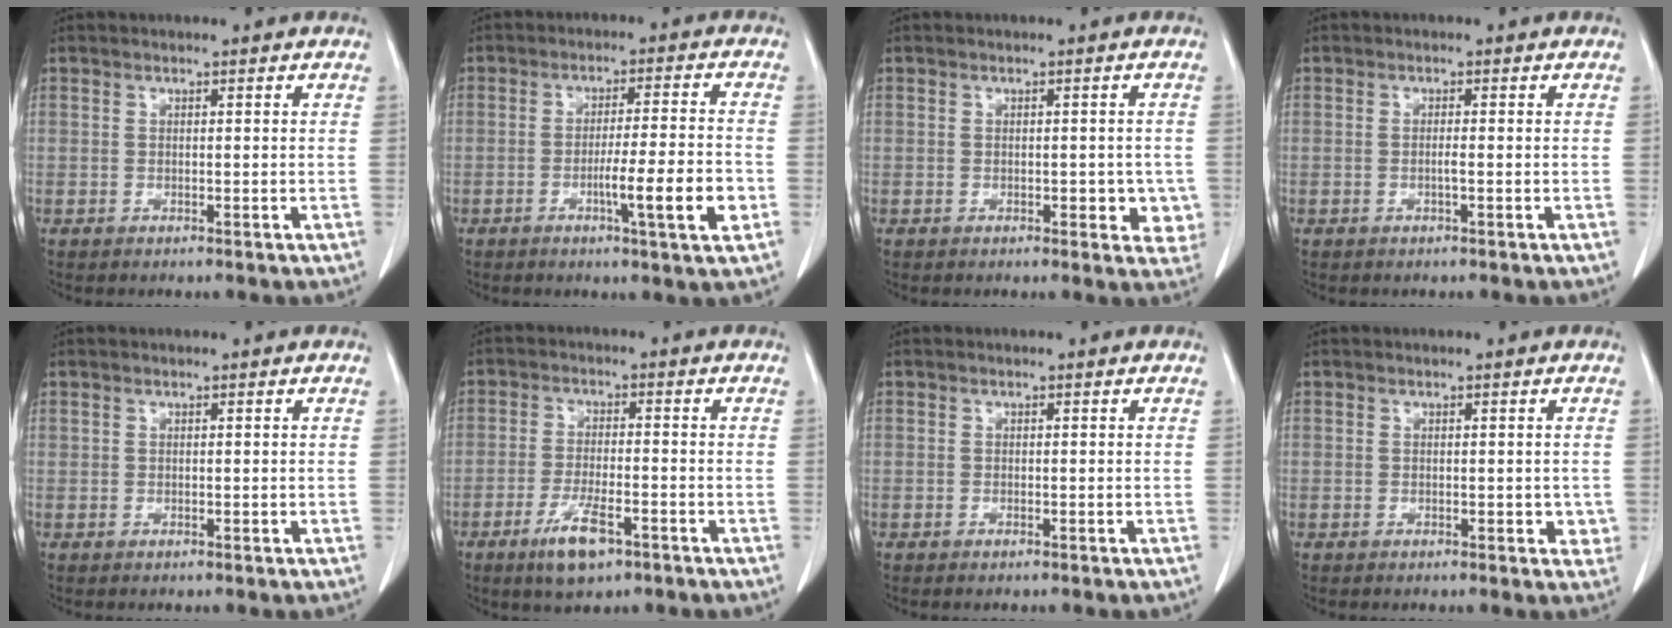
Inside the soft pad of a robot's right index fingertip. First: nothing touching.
{"total": 8.5, "force": [-2.9, -0.2, 8.0], "torque": [-0.121, -0.009, -0.046]}
{"total": 4.2, "force": [-1.0, 2.2, 3.4], "torque": [-0.019, 0.001, -0.009]}
{"total": 1.1, "force": [-0.3, -0.1, 1.0], "torque": [-0.021, 0.000, -0.007]}
{"total": 0.0}
{"total": 6.7, "force": [-3.8, 1.7, 5.3], "torque": [-0.096, -0.009, -0.061]}
{"total": 0.0}
{"total": 2.3, "force": [-0.3, 1.4, 1.8], "torque": [-0.008, 0.001, -0.001]}